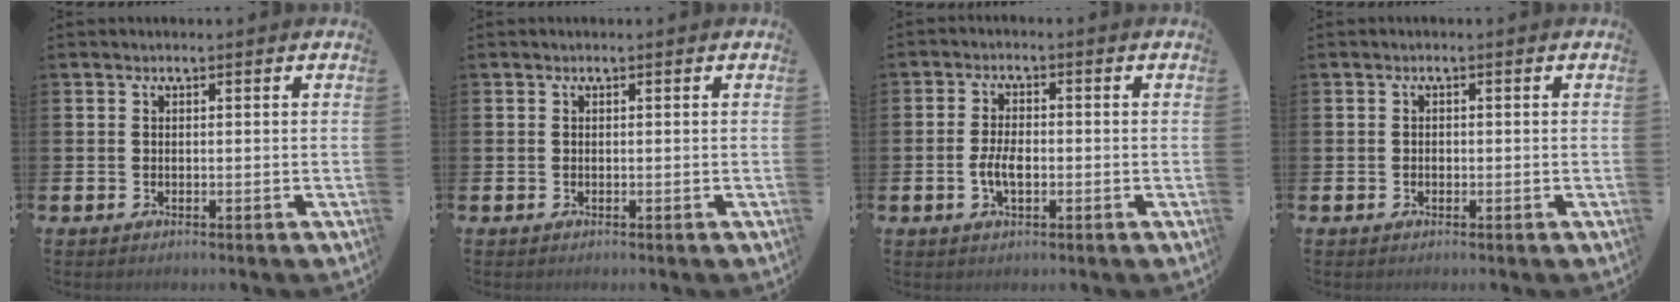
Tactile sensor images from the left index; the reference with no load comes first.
{"total": 0.0}
{"total": 3.6, "force": [-0.7, 1.8, 3.1], "torque": [-0.059, 0.001, -0.016]}
{"total": 0.7, "force": [-0.3, 0.6, 0.2], "torque": [-0.008, 0.006, -0.006]}